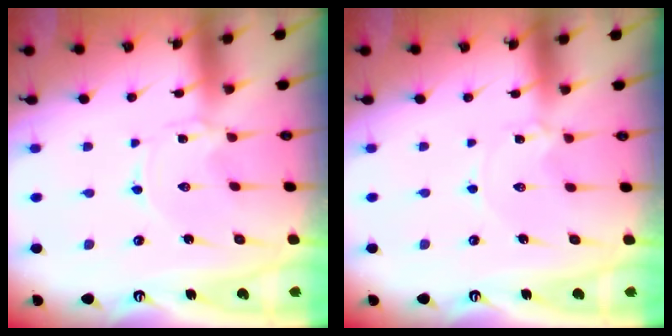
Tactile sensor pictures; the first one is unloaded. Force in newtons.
{"total": 1.9, "press": 1.9, "slide": 0.3}